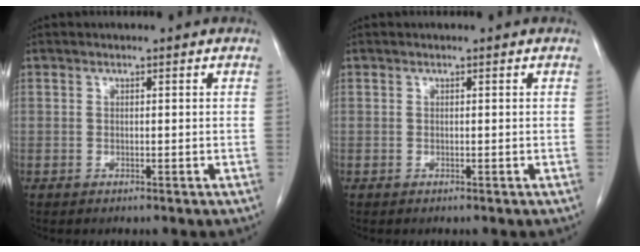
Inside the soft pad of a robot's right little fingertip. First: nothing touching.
{"total": 0.0}